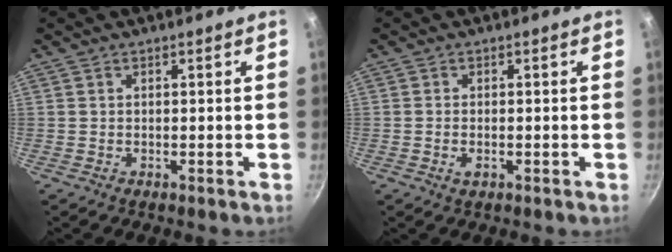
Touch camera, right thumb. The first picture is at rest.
{"total": 1.7, "force": [-0.6, 0.8, 1.3], "torque": [-0.029, 0.000, -0.012]}